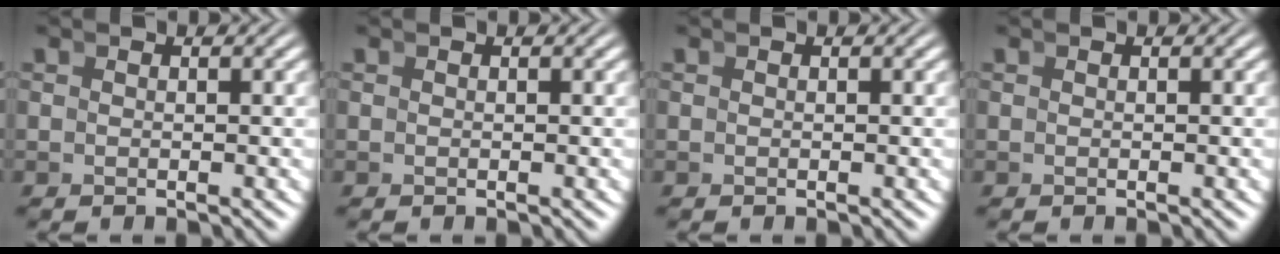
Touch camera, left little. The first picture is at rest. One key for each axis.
{"total": 0.0}
{"total": 0.0}
{"total": 0.0}